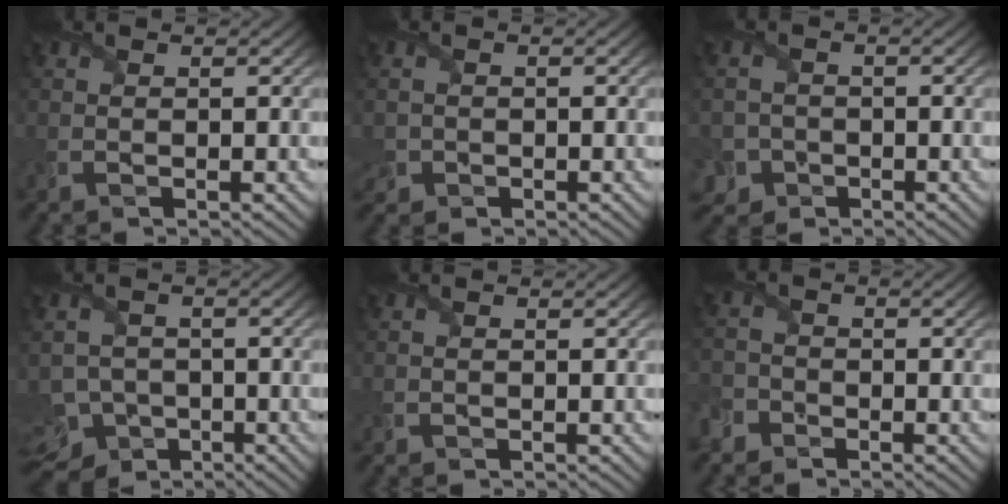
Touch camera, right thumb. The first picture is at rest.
{"total": 1.9, "force": [-0.8, 1.6, 0.4], "torque": [-0.013, -0.012, -0.019]}
{"total": 4.9, "force": [-2.6, 4.0, 1.1], "torque": [-0.025, -0.009, -0.057]}
{"total": 5.8, "force": [-3.0, 4.6, 1.9], "torque": [-0.041, -0.018, -0.055]}
{"total": 0.0}
{"total": 3.1, "force": [-2.2, 2.1, 0.6], "torque": [-0.023, -0.004, -0.054]}